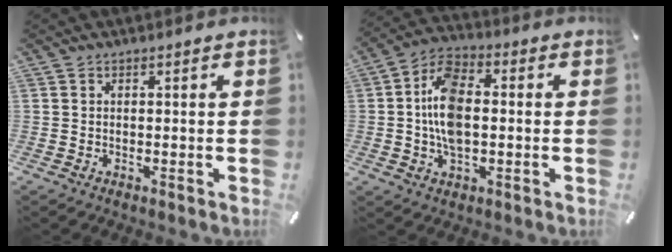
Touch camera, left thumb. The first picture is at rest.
{"total": 10.9, "force": [-0.3, 6.5, 8.8], "torque": [-0.186, 0.003, -0.008]}